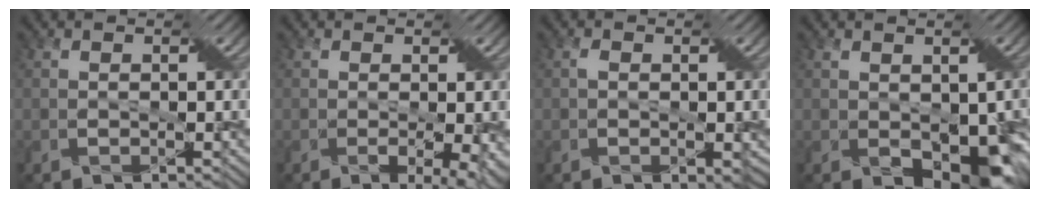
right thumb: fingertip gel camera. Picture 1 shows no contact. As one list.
[{"total": 5.8, "force": [-1.6, 2.5, 5.0], "torque": [-0.068, -0.023, -0.001]}, {"total": 2.8, "force": [-0.2, 1.7, 2.3], "torque": [-0.029, -0.003, -0.001]}, {"total": 8.3, "force": [-1.8, 5.2, 6.2], "torque": [-0.099, -0.034, -0.013]}]